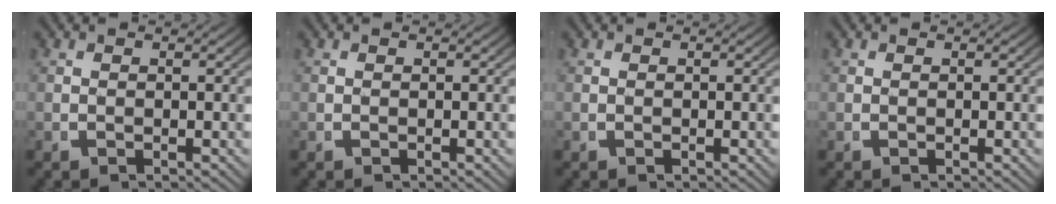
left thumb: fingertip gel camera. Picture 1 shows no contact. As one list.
[{"total": 0.0}, {"total": 0.0}, {"total": 0.0}]